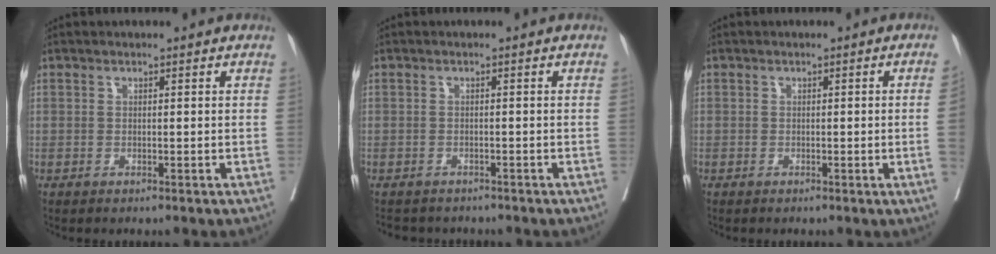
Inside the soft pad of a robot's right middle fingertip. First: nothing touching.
{"total": 5.0, "force": [-4.5, 1.8, 0.7], "torque": [-0.005, -0.003, -0.059]}
{"total": 1.8, "force": [-0.2, -0.6, 1.6], "torque": [-0.019, -0.003, -0.001]}